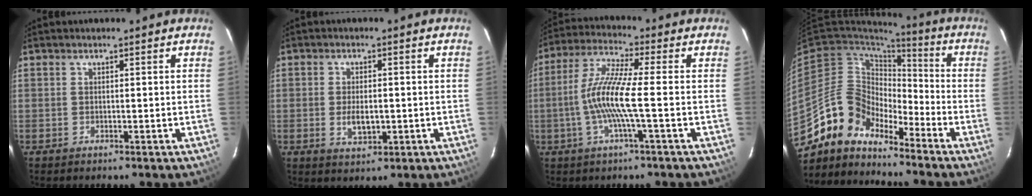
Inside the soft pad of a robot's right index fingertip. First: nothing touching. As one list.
[{"total": 4.6, "force": [-0.8, 2.5, 3.8], "torque": [-0.073, -0.005, -0.009]}, {"total": 10.1, "force": [-2.0, -0.1, 9.9], "torque": [-0.211, 0.005, -0.043]}, {"total": 12.2, "force": [-10.7, 5.5, 2.0], "torque": [-0.038, 0.033, -0.215]}]